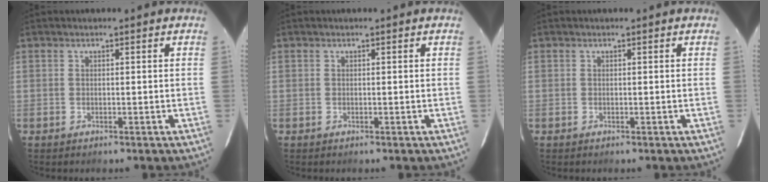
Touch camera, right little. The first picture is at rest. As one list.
[{"total": 0.0}, {"total": 0.0}]